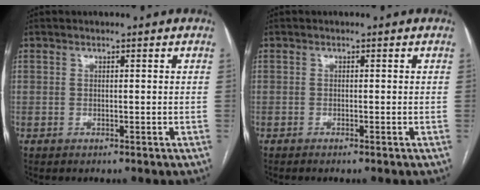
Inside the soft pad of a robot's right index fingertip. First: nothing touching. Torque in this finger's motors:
{"motor_torque": [-0.13, -0.06, -0.03, 0.01]}